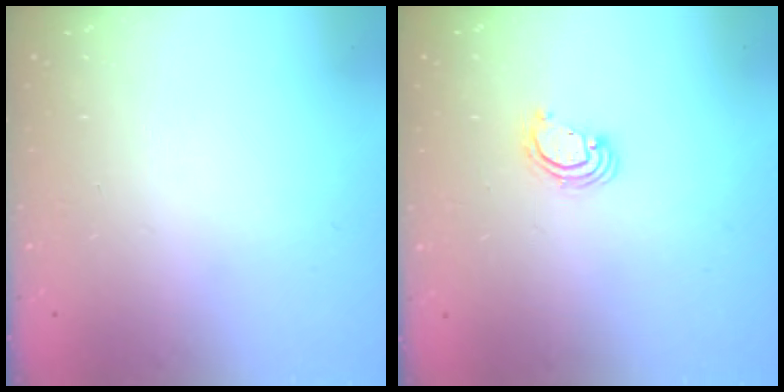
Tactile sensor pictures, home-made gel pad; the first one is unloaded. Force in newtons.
{"total": 2.6, "press": 2.6, "slide": 0.1}